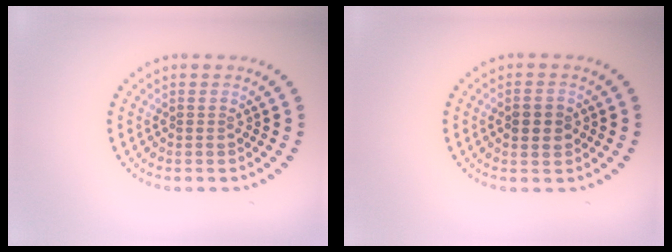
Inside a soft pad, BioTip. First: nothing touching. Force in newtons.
{"total": 2.9, "press": 2.9, "slide": 0.0}